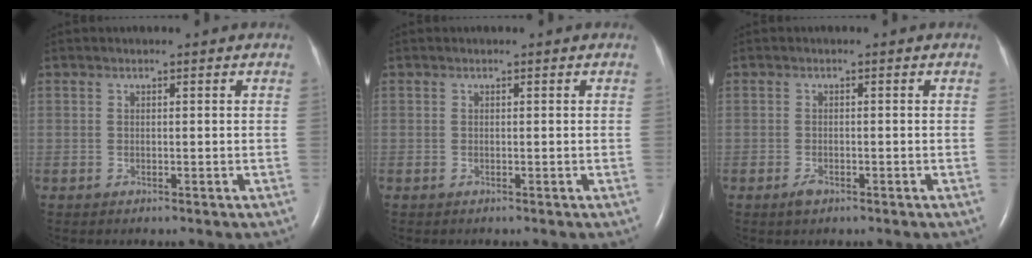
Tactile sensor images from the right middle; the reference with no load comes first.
{"total": 0.0}
{"total": 1.4, "force": [-1.0, 0.6, 0.9], "torque": [-0.024, -0.002, -0.015]}